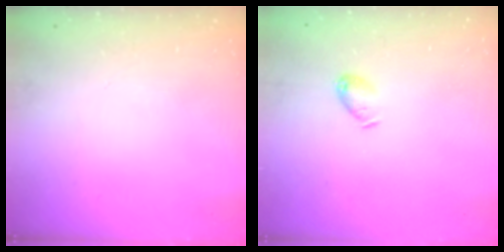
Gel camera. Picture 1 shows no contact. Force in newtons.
{"total": 5.8, "press": 5.8, "slide": 0.7}